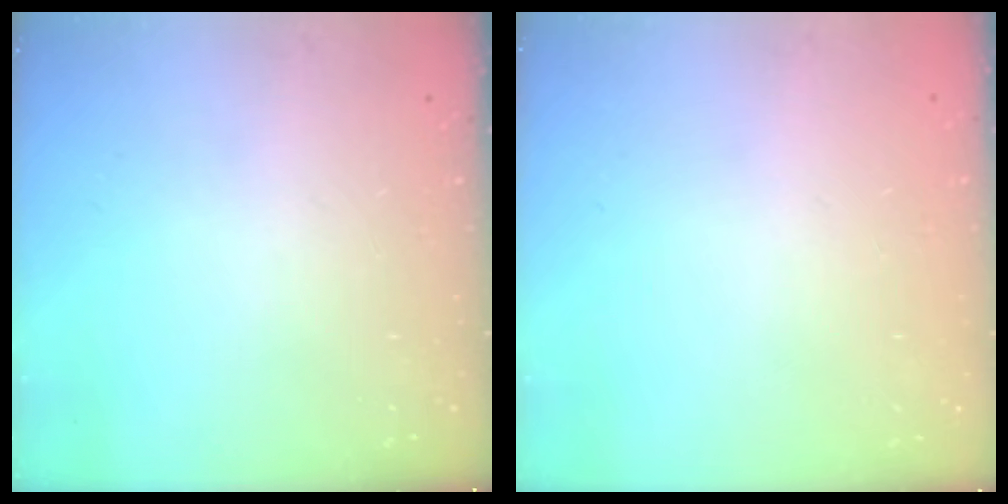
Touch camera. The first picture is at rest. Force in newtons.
{"total": 0.0}